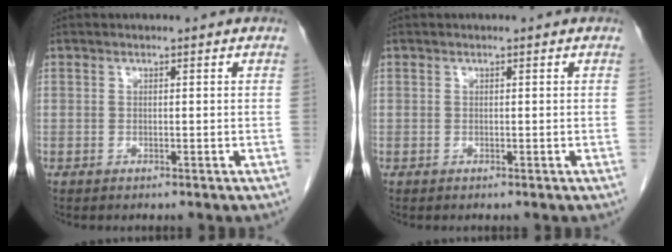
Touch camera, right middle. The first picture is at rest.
{"total": 0.0}